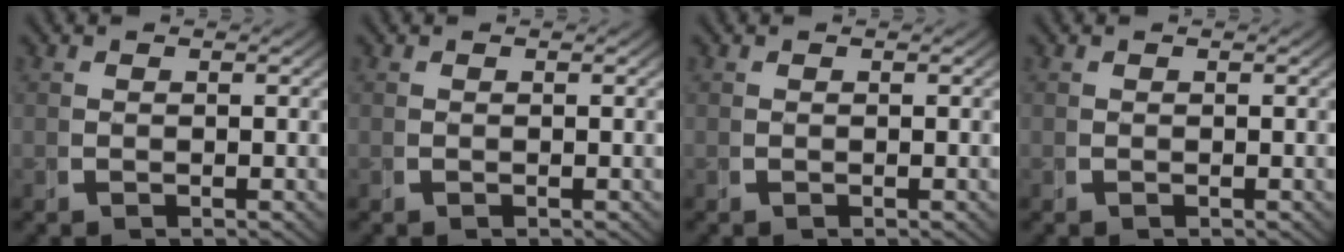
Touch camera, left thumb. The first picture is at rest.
{"total": 0.0}
{"total": 0.0}
{"total": 0.0}